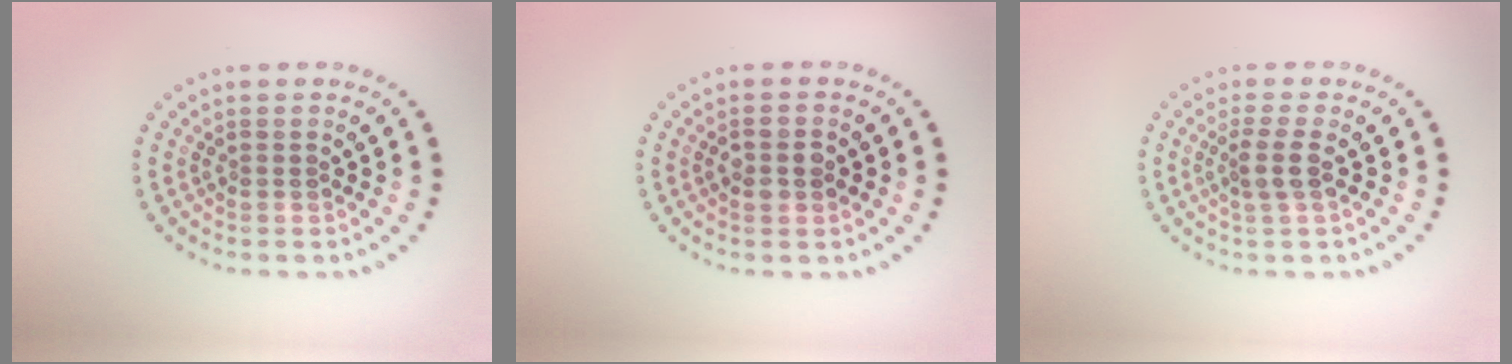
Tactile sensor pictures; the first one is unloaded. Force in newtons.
{"total": 2.1, "press": 2.1, "slide": 0.2}
{"total": 1.9, "press": 1.6, "slide": 1.0}